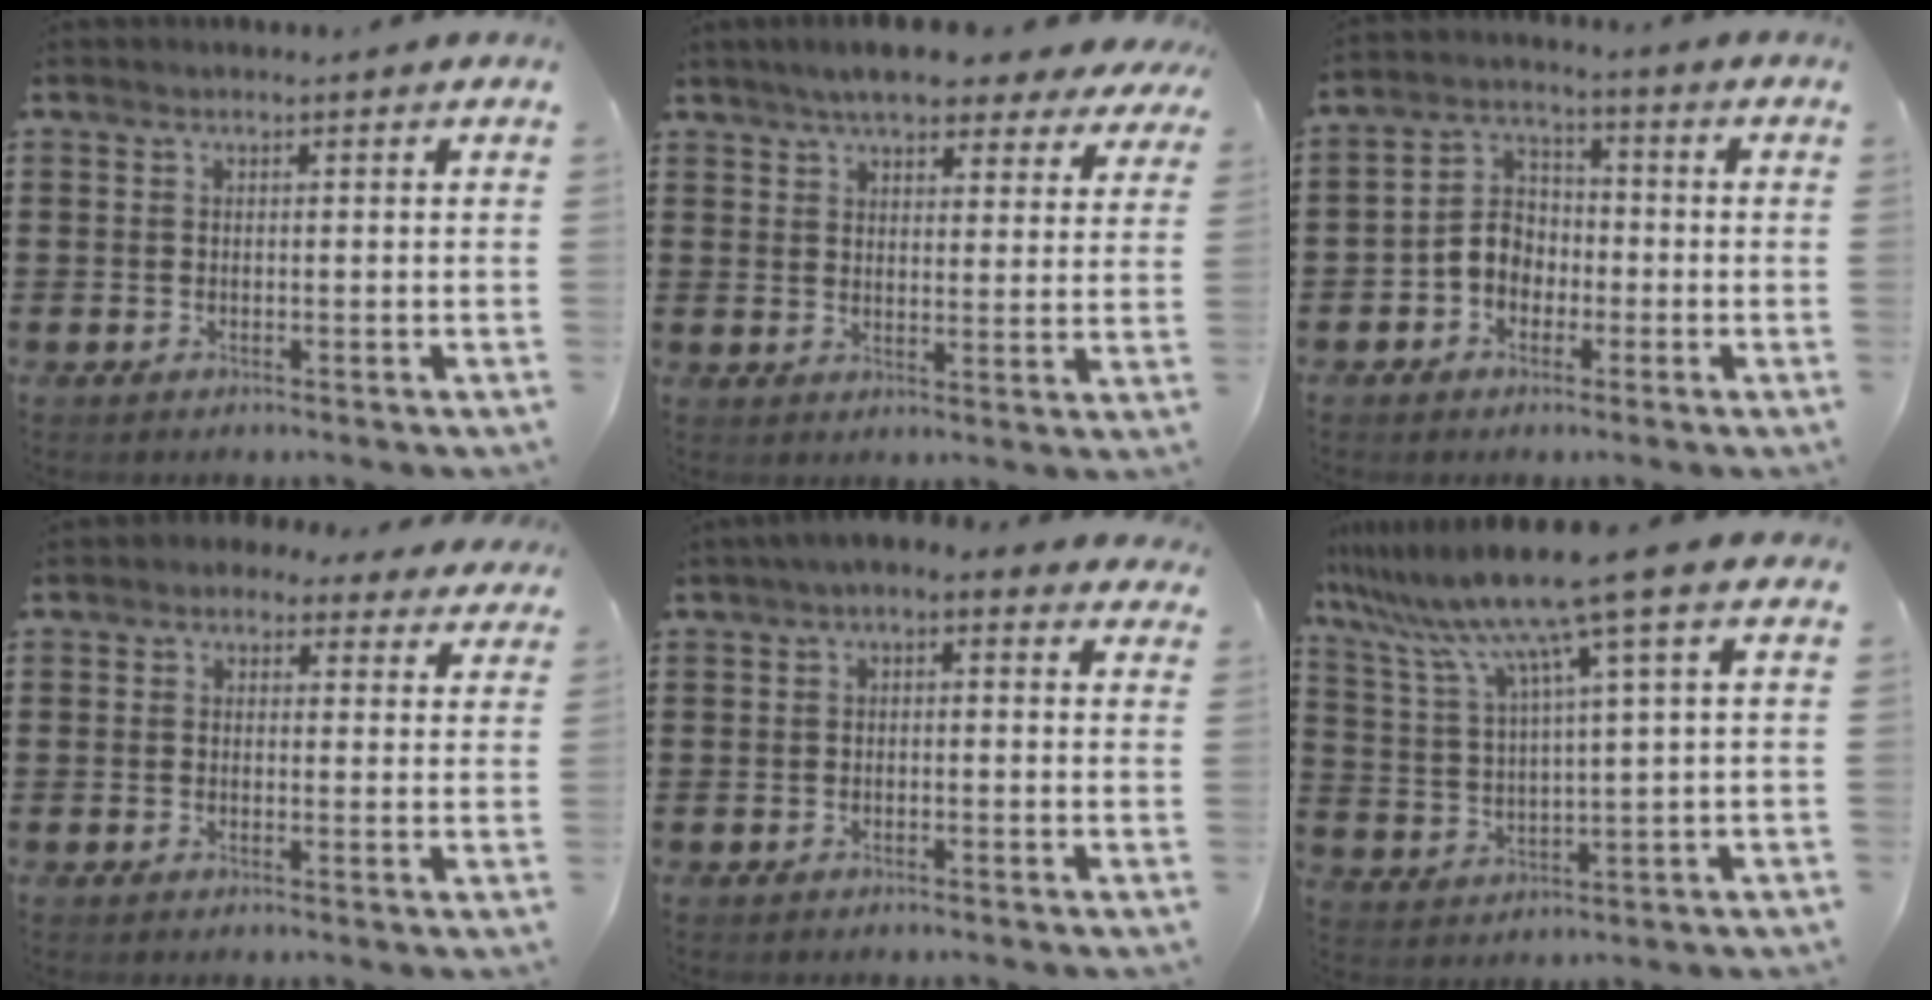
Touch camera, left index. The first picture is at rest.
{"total": 6.1, "force": [5.3, 1.3, 2.6], "torque": [-0.061, -0.009, 0.095]}
{"total": 5.2, "force": [-2.4, 4.1, 2.1], "torque": [-0.062, 0.012, -0.056]}
{"total": 2.1, "force": [1.5, 1.4, 0.5], "torque": [-0.010, 0.005, 0.024]}
{"total": 1.5, "force": [-0.8, 0.7, 1.1], "torque": [-0.022, 0.006, -0.019]}
{"total": 11.1, "force": [7.5, -0.5, 8.1], "torque": [-0.189, -0.032, 0.120]}